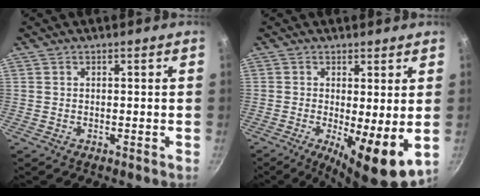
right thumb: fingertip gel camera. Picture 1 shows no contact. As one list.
[{"total": 9.6, "force": [-0.7, 2.7, 9.2], "torque": [-0.133, -0.020, -0.005]}]